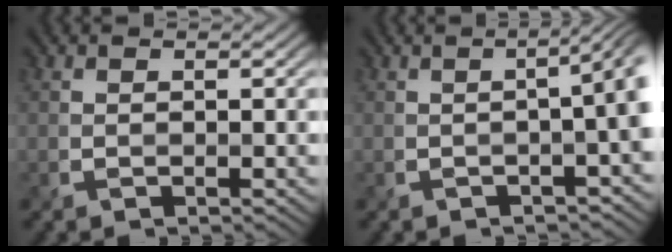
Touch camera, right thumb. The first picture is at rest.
{"total": 6.3, "force": [-1.1, 2.2, 5.8], "torque": [-0.041, 0.006, -0.016]}